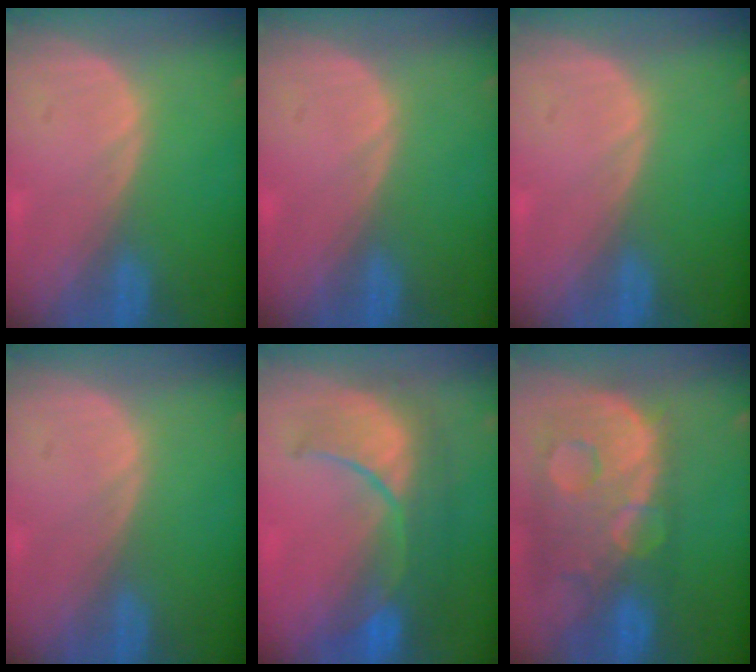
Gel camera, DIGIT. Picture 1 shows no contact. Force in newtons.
{"total": 0.0}
{"total": 0.0}
{"total": 0.0}
{"total": 10.2, "press": 9.1, "slide": 4.5}
{"total": 13.6, "press": 11.1, "slide": 8.0}